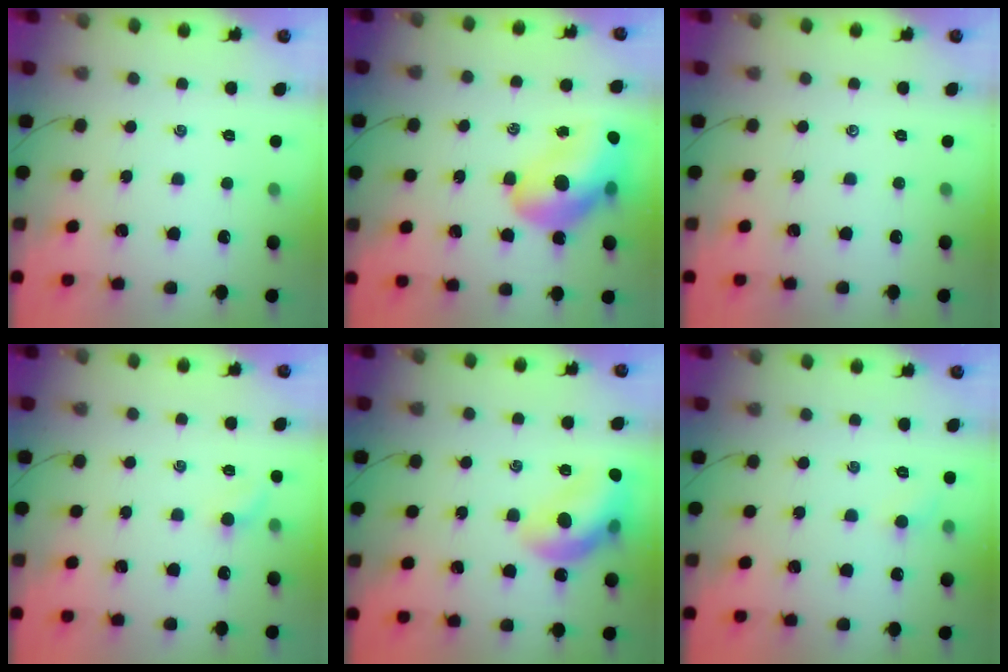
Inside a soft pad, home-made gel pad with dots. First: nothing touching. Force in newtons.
{"total": 15.4, "press": 14.7, "slide": 4.4}
{"total": 0.0}
{"total": 4.0, "press": 3.8, "slide": 1.1}
{"total": 14.6, "press": 14.5, "slide": 1.7}
{"total": 4.0, "press": 3.8, "slide": 1.3}